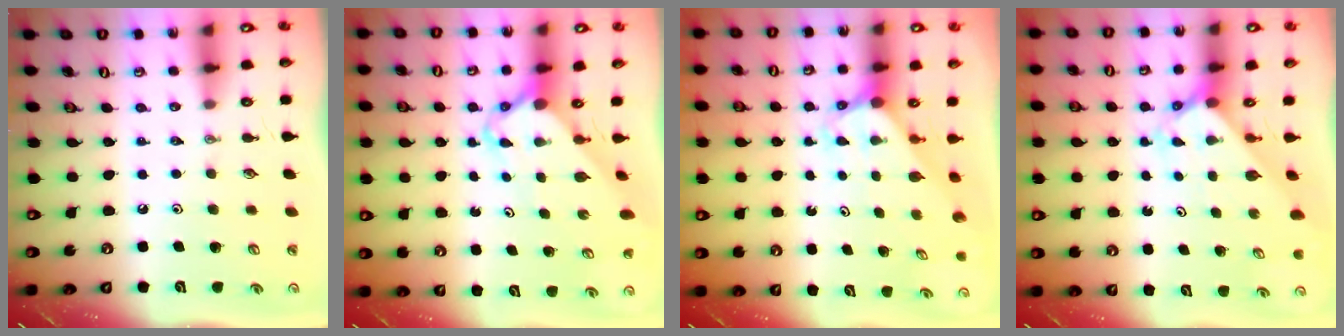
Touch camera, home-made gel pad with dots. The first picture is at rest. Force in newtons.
{"total": 4.6, "press": 4.6, "slide": 0.3}
{"total": 2.8, "press": 2.8, "slide": 0.2}
{"total": 2.0, "press": 2.0, "slide": 0.2}